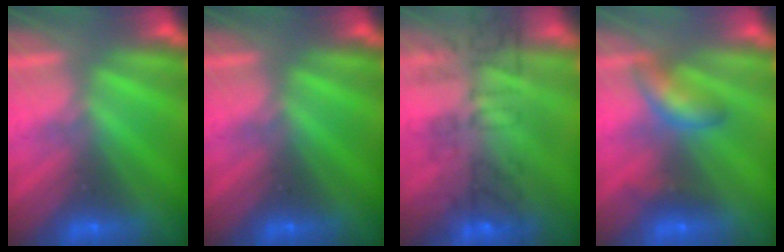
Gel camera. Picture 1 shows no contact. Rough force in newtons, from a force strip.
{"total": 0.0}
{"total": 8.9}
{"total": 2.7}